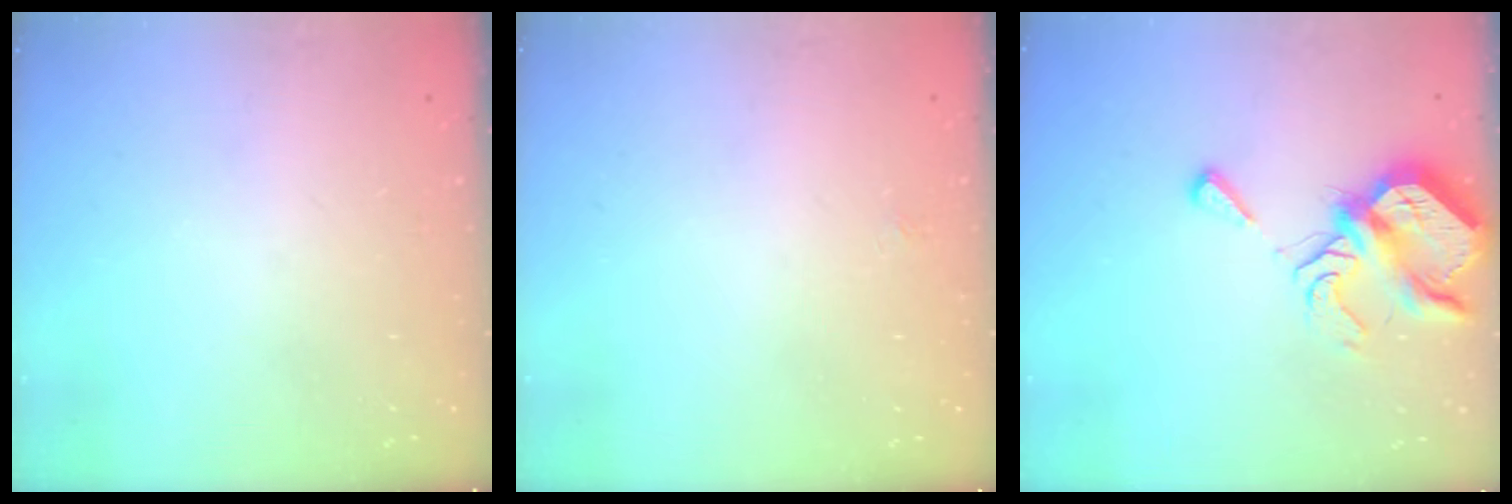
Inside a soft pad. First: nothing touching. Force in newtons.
{"total": 1.9, "press": 1.8, "slide": 0.4}
{"total": 8.4, "press": 8.3, "slide": 1.2}